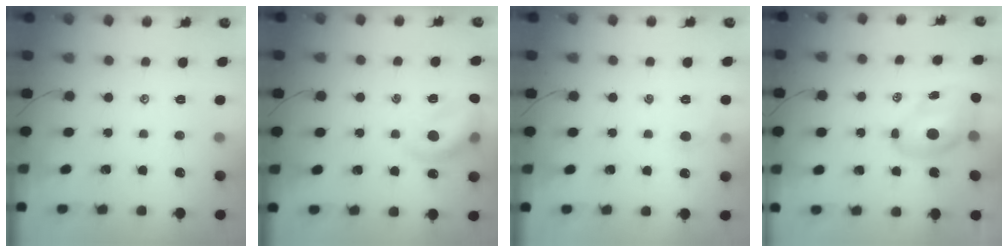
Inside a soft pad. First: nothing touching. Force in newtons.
{"total": 14.0, "press": 13.8, "slide": 2.3}
{"total": 4.1, "press": 3.9, "slide": 1.2}
{"total": 8.6, "press": 8.5, "slide": 1.6}